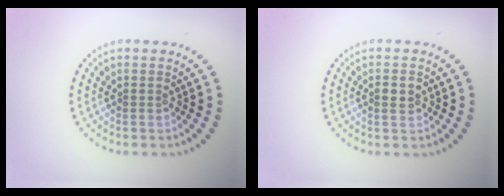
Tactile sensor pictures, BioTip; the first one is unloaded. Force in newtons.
{"total": 1.4, "press": 1.3, "slide": 0.2}